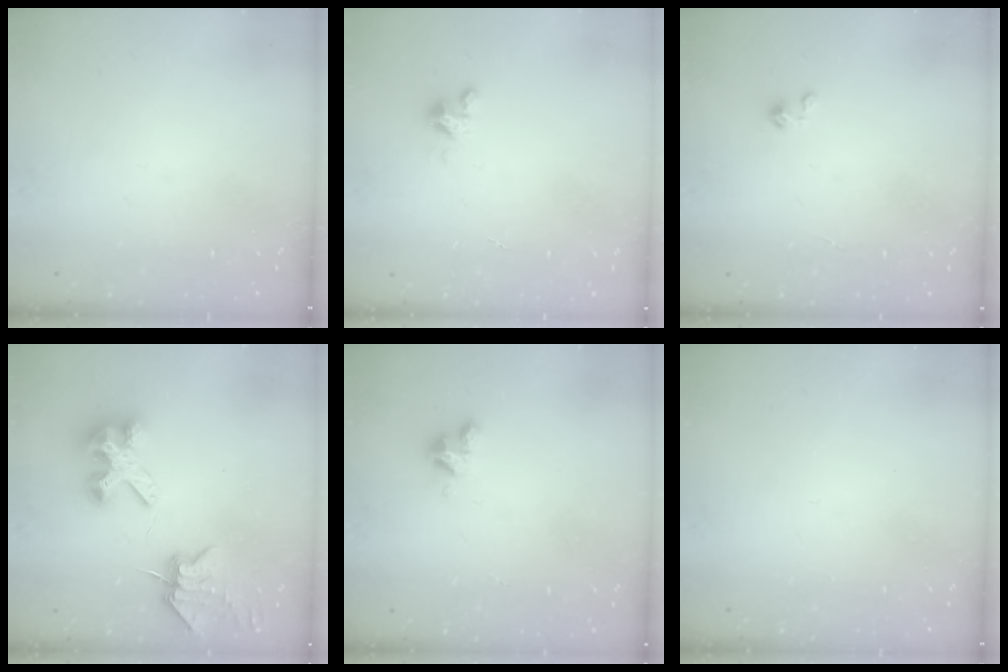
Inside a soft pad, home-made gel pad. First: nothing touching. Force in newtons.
{"total": 3.4, "press": 3.4, "slide": 0.3}
{"total": 2.3, "press": 2.2, "slide": 0.3}
{"total": 6.7, "press": 6.7, "slide": 0.9}
{"total": 4.4, "press": 4.4, "slide": 0.4}
{"total": 0.0}